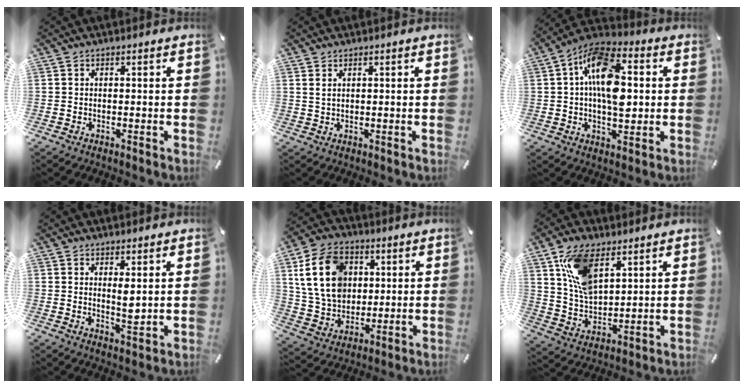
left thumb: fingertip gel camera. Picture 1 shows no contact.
{"total": 1.4, "force": [0.9, 0.7, 0.8], "torque": [-0.017, 0.002, 0.015]}
{"total": 15.7, "force": [1.5, 8.8, 12.9], "torque": [-0.236, 0.004, 0.024]}
{"total": 3.9, "force": [1.7, 1.2, 3.3], "torque": [-0.053, -0.011, 0.027]}
{"total": 15.4, "force": [3.9, 12.1, 8.6], "torque": [-0.186, 0.009, 0.073]}
{"total": 12.4, "force": [6.5, 7.0, 7.9], "torque": [-0.179, -0.015, 0.121]}